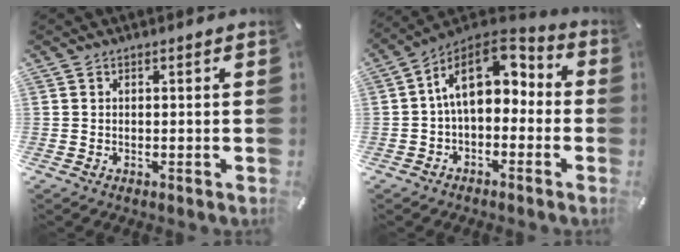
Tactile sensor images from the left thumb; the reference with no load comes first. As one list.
[{"total": 13.3, "force": [3.1, 8.5, 9.7], "torque": [-0.180, -0.012, 0.057]}]